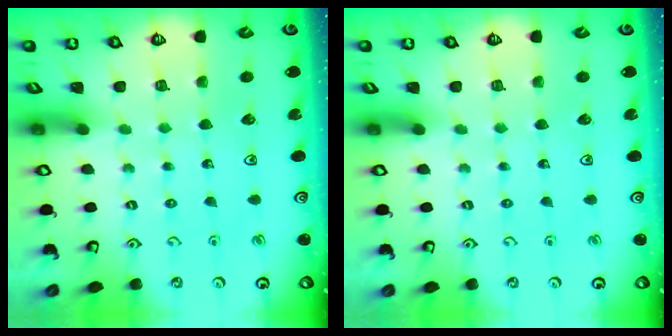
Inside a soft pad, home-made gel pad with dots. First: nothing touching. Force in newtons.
{"total": 0.0}